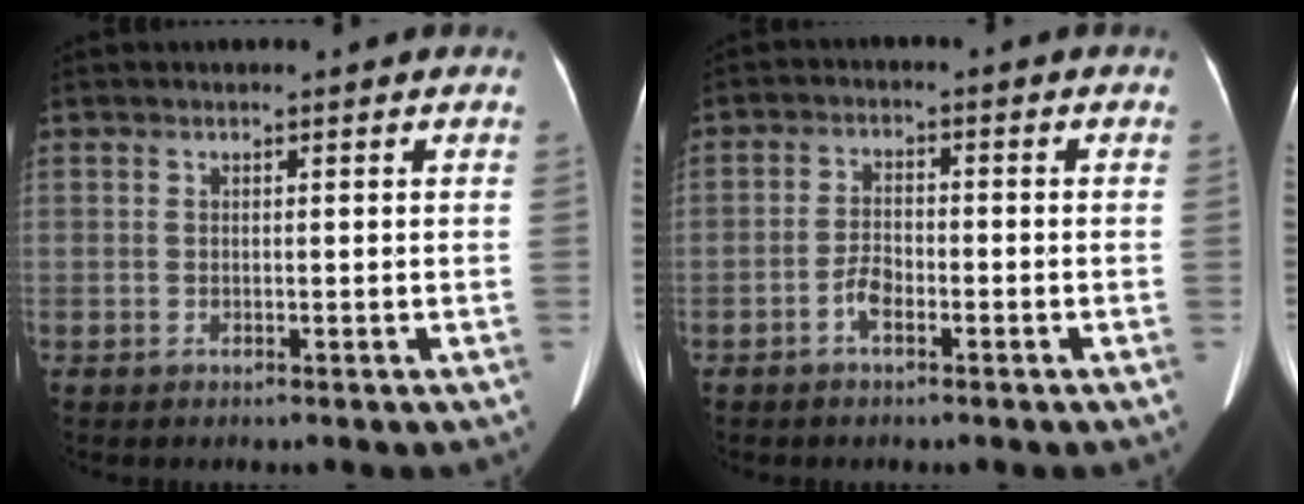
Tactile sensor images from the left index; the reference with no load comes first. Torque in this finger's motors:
{"motor_torque": [0.04, -0.02, 0.09, 0.01]}